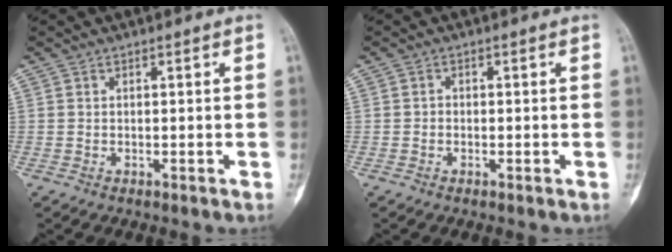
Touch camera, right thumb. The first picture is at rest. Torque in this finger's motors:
{"motor_torque": [-0.61, -0.17, 0.19, -0.17, -0.03]}